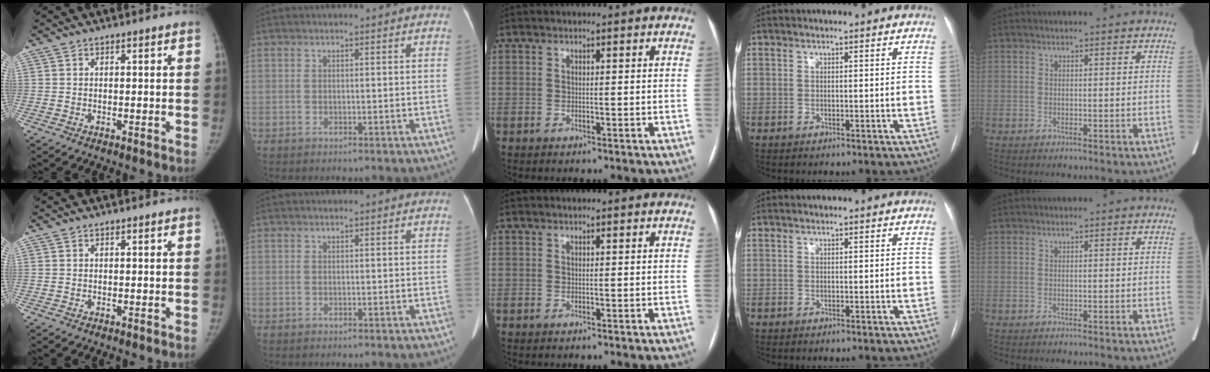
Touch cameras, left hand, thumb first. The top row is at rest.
{}